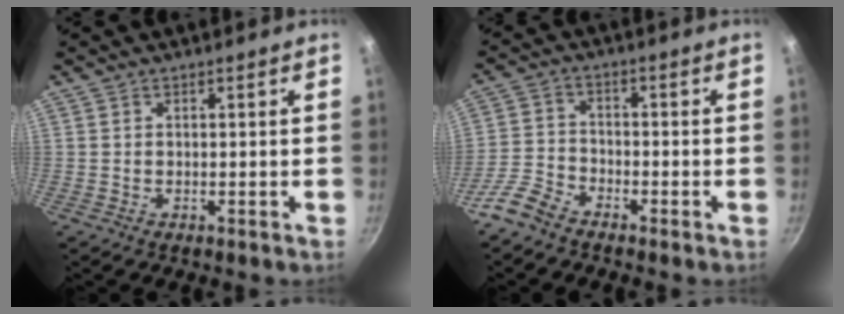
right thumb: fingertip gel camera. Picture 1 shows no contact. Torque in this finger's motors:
{"motor_torque": [2.63, 1.85, 0.69, -0.99, 0.05]}